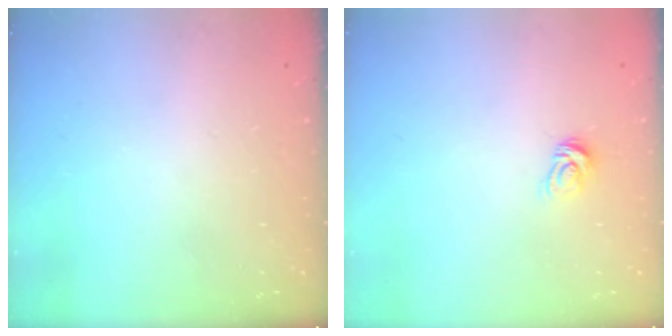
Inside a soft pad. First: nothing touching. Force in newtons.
{"total": 5.1, "press": 5.1, "slide": 0.4}